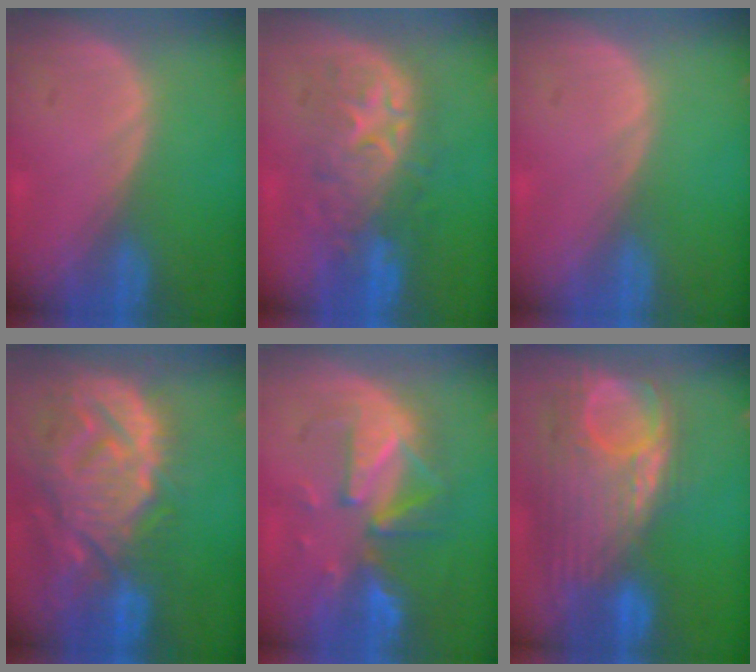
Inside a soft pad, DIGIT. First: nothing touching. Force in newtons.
{"total": 8.7, "press": 8.6, "slide": 1.7}
{"total": 0.0}
{"total": 14.3, "press": 12.3, "slide": 7.3}
{"total": 10.0, "press": 8.9, "slide": 4.5}
{"total": 12.4, "press": 10.5, "slide": 6.5}